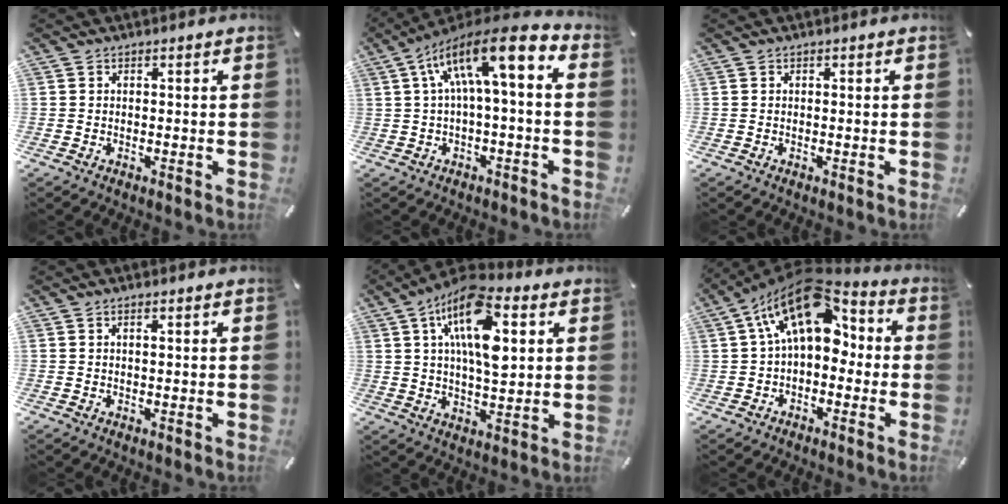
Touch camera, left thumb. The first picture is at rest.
{"total": 14.9, "force": [4.4, 4.5, 13.5], "torque": [-0.231, -0.023, 0.071]}
{"total": 0.0}
{"total": 0.9, "force": [0.3, 0.2, 0.8], "torque": [-0.015, 0.001, 0.005]}
{"total": 16.4, "force": [6.4, 7.6, 13.0], "torque": [-0.243, -0.014, 0.105]}
{"total": 16.6, "force": [5.8, 9.2, 12.4], "torque": [-0.213, -0.035, 0.098]}